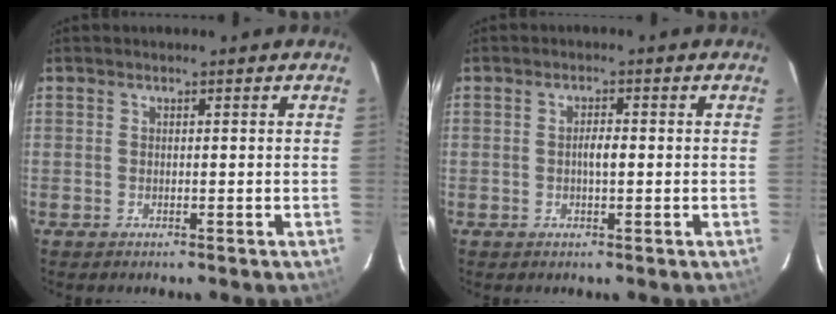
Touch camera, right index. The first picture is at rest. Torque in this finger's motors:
{"motor_torque": [0.23, 0.10, 0.22, 0.06]}